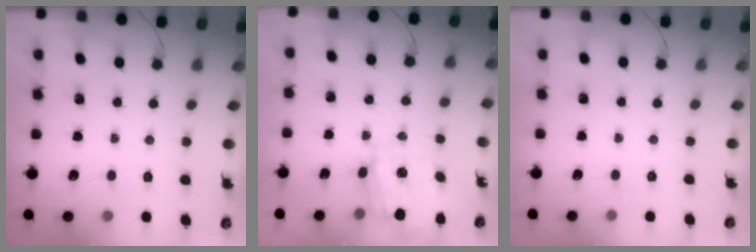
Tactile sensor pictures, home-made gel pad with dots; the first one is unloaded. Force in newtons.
{"total": 3.0, "press": 2.7, "slide": 1.2}
{"total": 2.5, "press": 2.4, "slide": 0.5}